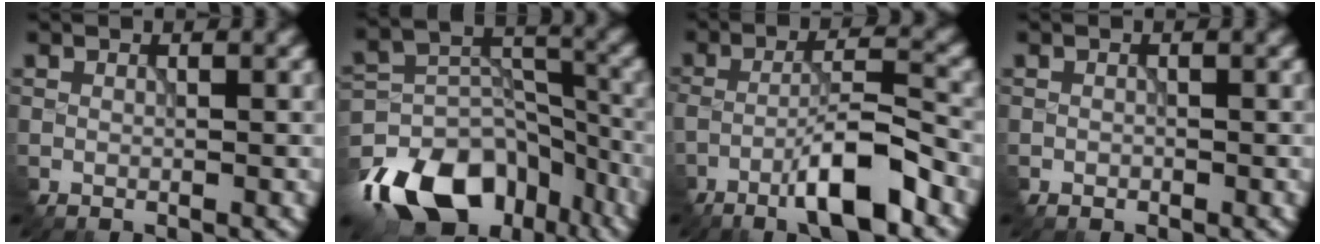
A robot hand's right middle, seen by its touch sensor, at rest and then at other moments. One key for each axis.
{"total": 16.3, "fx": -11.3, "fy": 9.7, "fz": 6.6, "tx": -0.159, "ty": -0.007, "tz": -0.178}
{"total": 6.5, "fx": -3.7, "fy": 1.0, "fz": 5.2, "tx": -0.091, "ty": 0.012, "tz": -0.069}
{"total": 0.9, "fx": -0.5, "fy": 0.7, "fz": 0.2, "tx": -0.005, "ty": -0.004, "tz": -0.005}